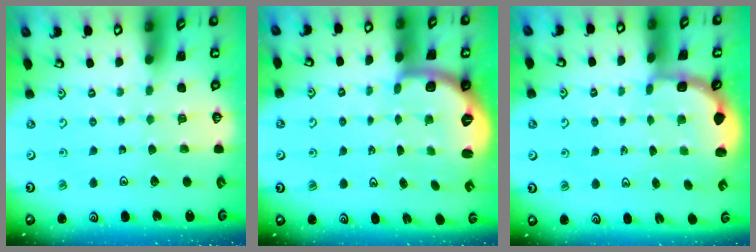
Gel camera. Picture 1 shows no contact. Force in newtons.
{"total": 2.0, "press": 1.5, "slide": 1.3}
{"total": 2.5, "press": 1.9, "slide": 1.6}